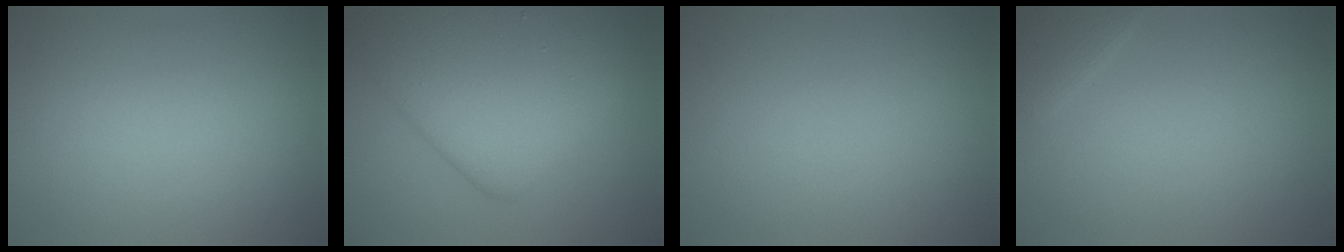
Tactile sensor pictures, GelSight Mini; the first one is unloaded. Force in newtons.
{"total": 8.7, "press": 8.7, "slide": 0.2}
{"total": 0.0}
{"total": 1.2, "press": 1.2, "slide": 0.0}